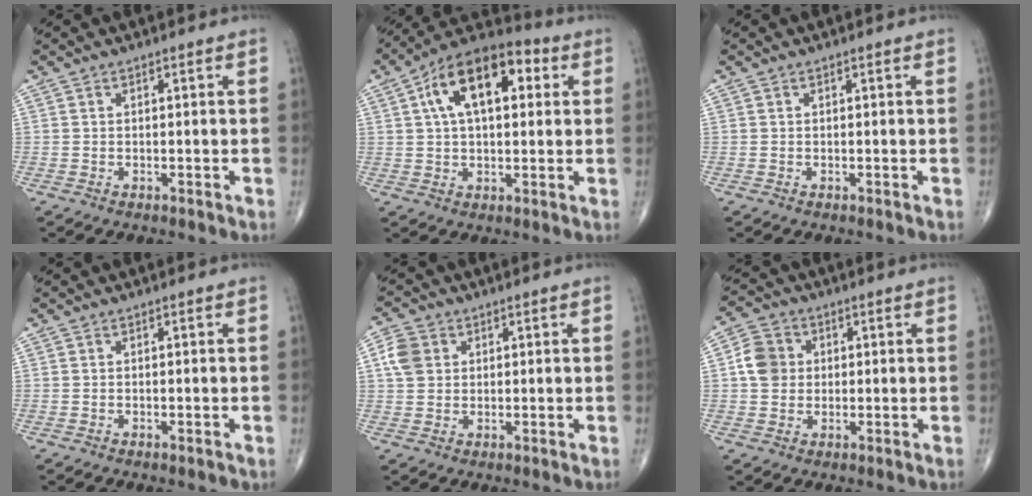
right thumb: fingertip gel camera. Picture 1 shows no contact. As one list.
[{"total": 16.1, "force": [4.6, 8.5, 12.8], "torque": [-0.187, 0.025, 0.066]}, {"total": 0.0}, {"total": 0.5, "force": [-0.3, 0.0, 0.4], "torque": [-0.009, -0.003, -0.006]}, {"total": 5.3, "force": [1.3, 4.4, 2.7], "torque": [-0.045, 0.004, 0.020]}, {"total": 6.3, "force": [0.7, 5.5, 3.0], "torque": [-0.042, 0.008, 0.004]}]